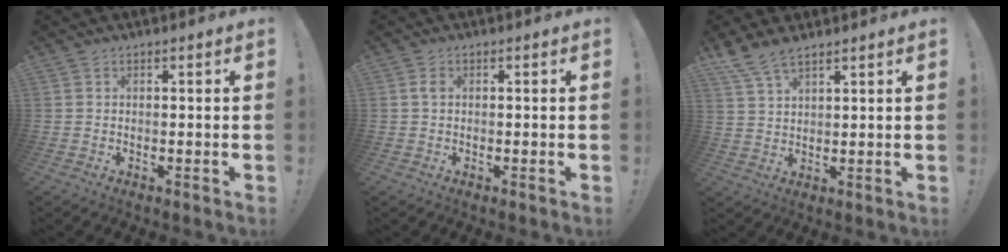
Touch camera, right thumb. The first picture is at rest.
{"total": 1.5, "force": [0.2, 0.9, 1.1], "torque": [-0.019, 0.004, 0.003]}
{"total": 6.6, "force": [5.4, 2.1, 3.3], "torque": [-0.075, -0.024, 0.105]}